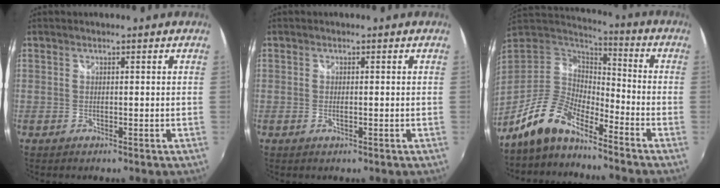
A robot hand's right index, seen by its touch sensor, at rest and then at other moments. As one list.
[{"total": 0.9, "force": [-0.3, 0.3, 0.8], "torque": [-0.016, -0.001, -0.006]}, {"total": 11.7, "force": [-9.4, 3.6, 6.0], "torque": [-0.126, 0.009, -0.187]}]